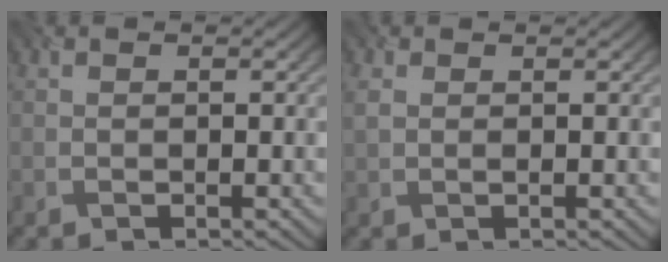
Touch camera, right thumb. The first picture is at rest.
{"total": 1.2, "force": [0.8, 0.6, 0.6], "torque": [-0.029, 0.000, 0.013]}